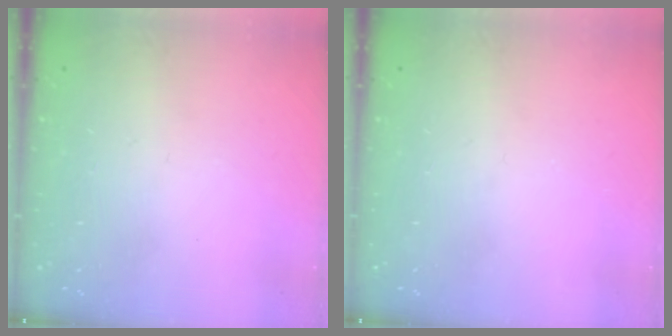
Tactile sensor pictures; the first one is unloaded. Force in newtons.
{"total": 0.0}